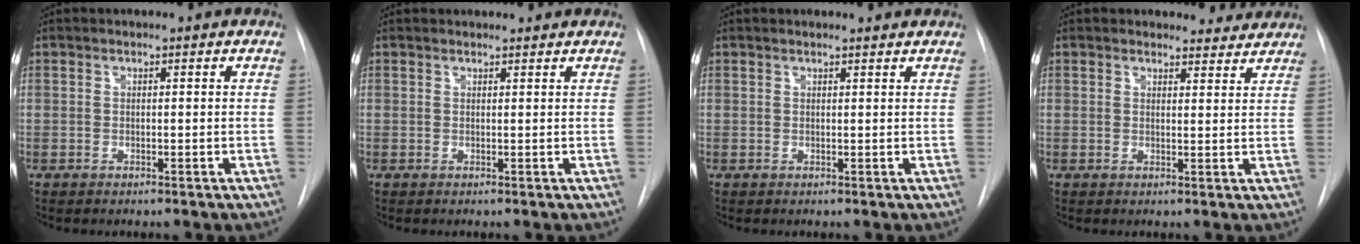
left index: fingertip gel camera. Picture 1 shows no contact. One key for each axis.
{"total": 3.6, "fx": 3.5, "fy": 0.6, "fz": 0.5, "tx": -0.009, "ty": 0.028, "tz": 0.044}
{"total": 2.9, "fx": 2.9, "fy": 0.1, "fz": 0.4, "tx": -0.011, "ty": 0.010, "tz": 0.030}
{"total": 3.9, "fx": 3.6, "fy": 1.3, "fz": -0.4, "tx": 0.010, "ty": -0.008, "tz": 0.033}